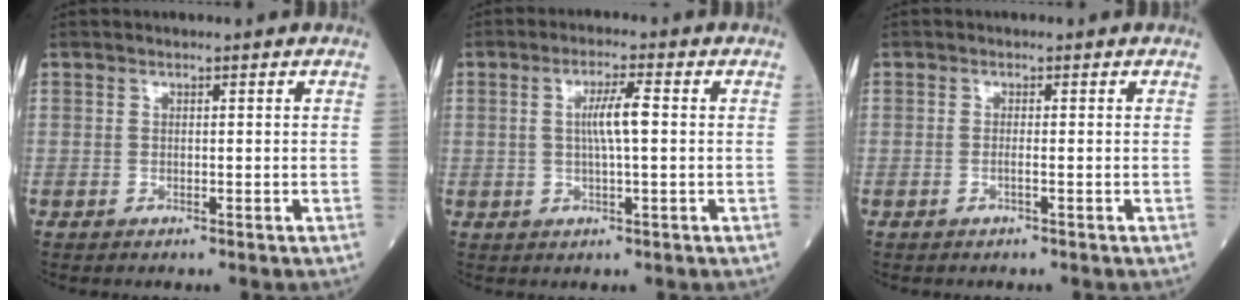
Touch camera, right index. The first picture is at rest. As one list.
[{"total": 4.8, "force": [0.4, 0.3, 4.8], "torque": [-0.088, 0.005, 0.006]}, {"total": 0.9, "force": [-0.4, -0.2, 0.8], "torque": [-0.014, 0.001, -0.009]}]